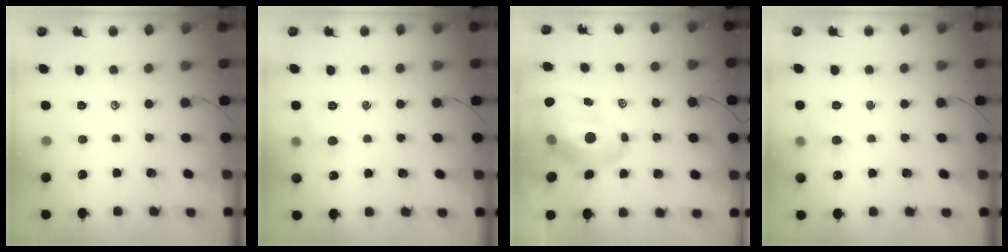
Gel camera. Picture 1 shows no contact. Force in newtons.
{"total": 5.2, "press": 4.9, "slide": 1.6}
{"total": 13.2, "press": 12.6, "slide": 3.7}
{"total": 4.0, "press": 3.8, "slide": 1.4}